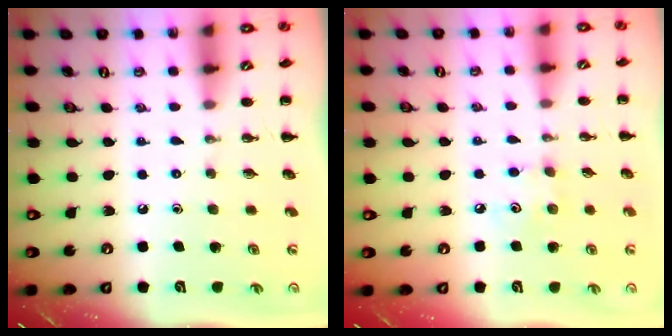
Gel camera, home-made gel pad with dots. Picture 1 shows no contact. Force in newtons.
{"total": 4.8, "press": 4.7, "slide": 1.1}